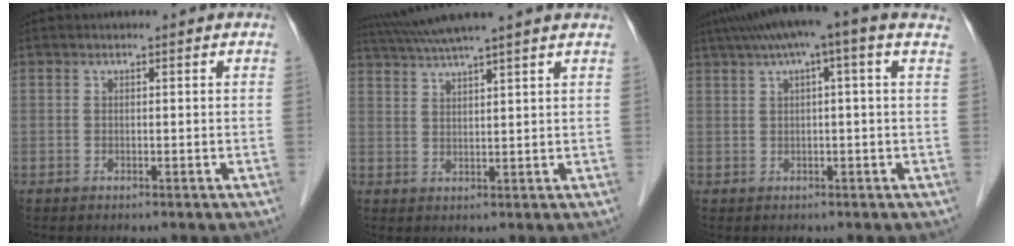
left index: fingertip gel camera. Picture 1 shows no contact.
{"total": 9.1, "force": [8.0, -1.6, 4.2], "torque": [-0.074, 0.029, 0.118]}
{"total": 8.4, "force": [5.0, -0.2, 6.8], "torque": [-0.105, 0.046, 0.065]}